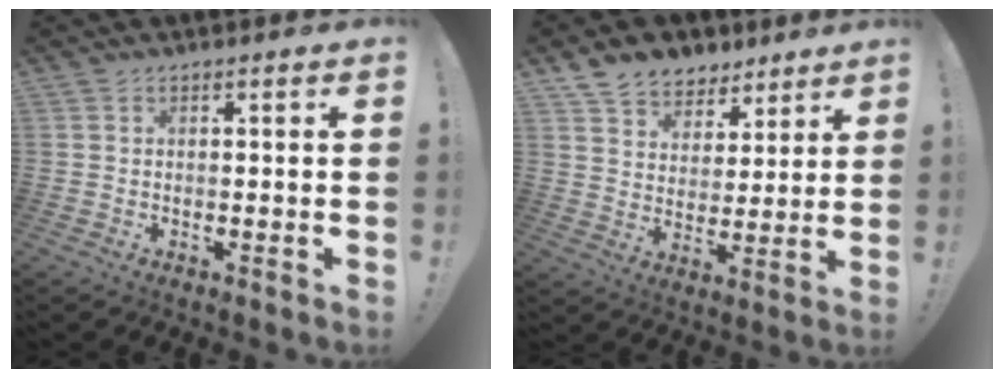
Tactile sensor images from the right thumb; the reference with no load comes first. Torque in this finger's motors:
{"motor_torque": [0.37, 1.64, 0.32, 0.18, 0.00]}